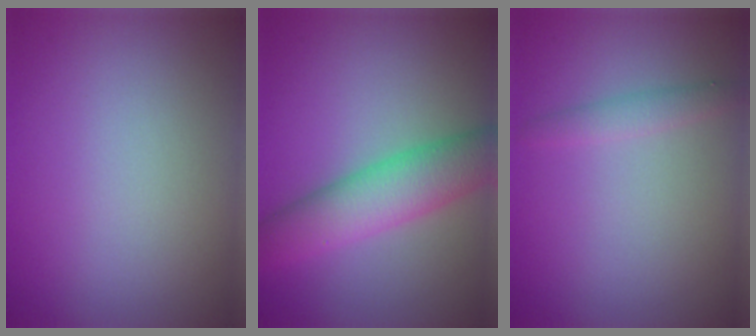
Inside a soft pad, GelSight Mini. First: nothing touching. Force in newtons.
{"total": 6.3, "press": 6.3, "slide": 0.2}
{"total": 1.4, "press": 1.4, "slide": 0.1}